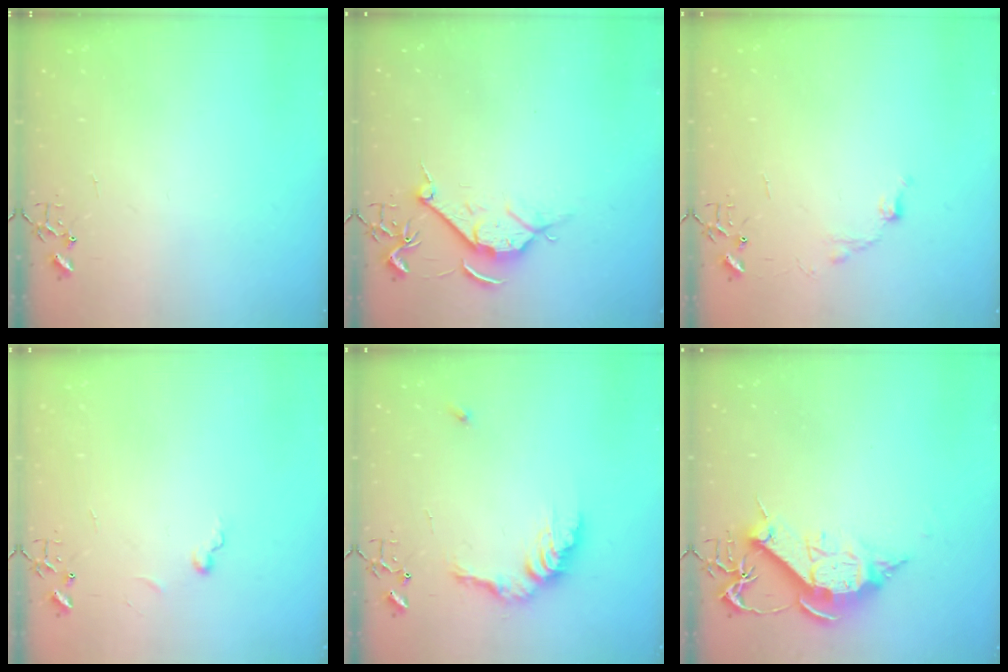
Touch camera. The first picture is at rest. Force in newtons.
{"total": 8.4, "press": 8.3, "slide": 1.0}
{"total": 6.7, "press": 6.7, "slide": 0.9}
{"total": 5.6, "press": 5.6, "slide": 0.5}
{"total": 13.3, "press": 13.2, "slide": 1.1}
{"total": 11.9, "press": 11.9, "slide": 0.7}